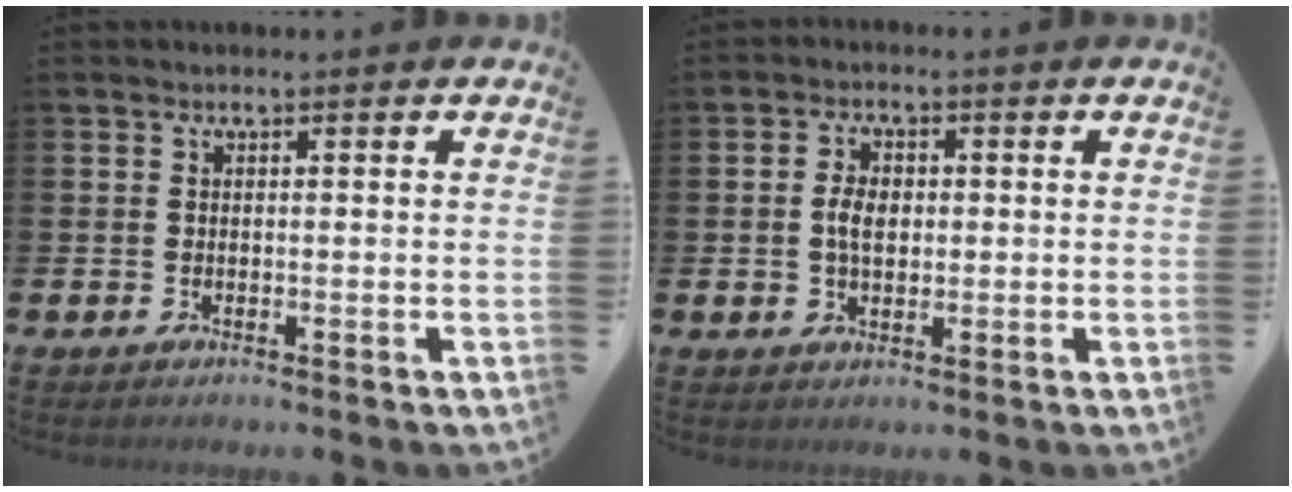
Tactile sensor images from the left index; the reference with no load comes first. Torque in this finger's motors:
{"motor_torque": [0.85, -0.11, 0.13, 0.07]}